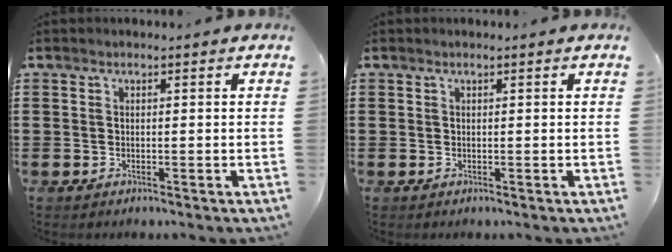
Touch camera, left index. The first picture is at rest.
{"total": 0.0}